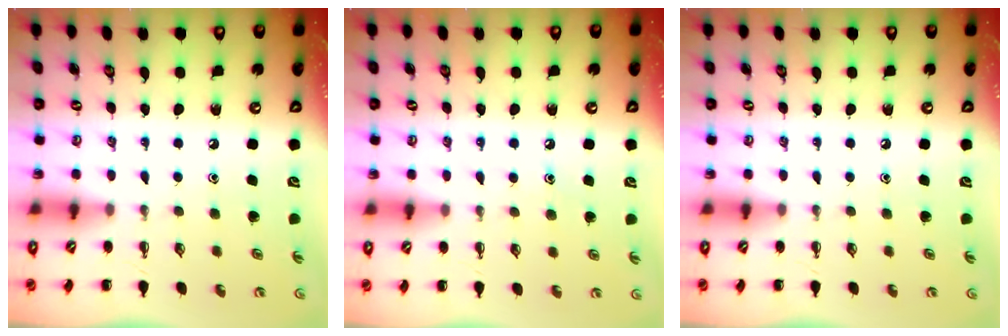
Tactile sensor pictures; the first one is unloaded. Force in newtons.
{"total": 6.6, "press": 6.4, "slide": 1.4}
{"total": 0.0}